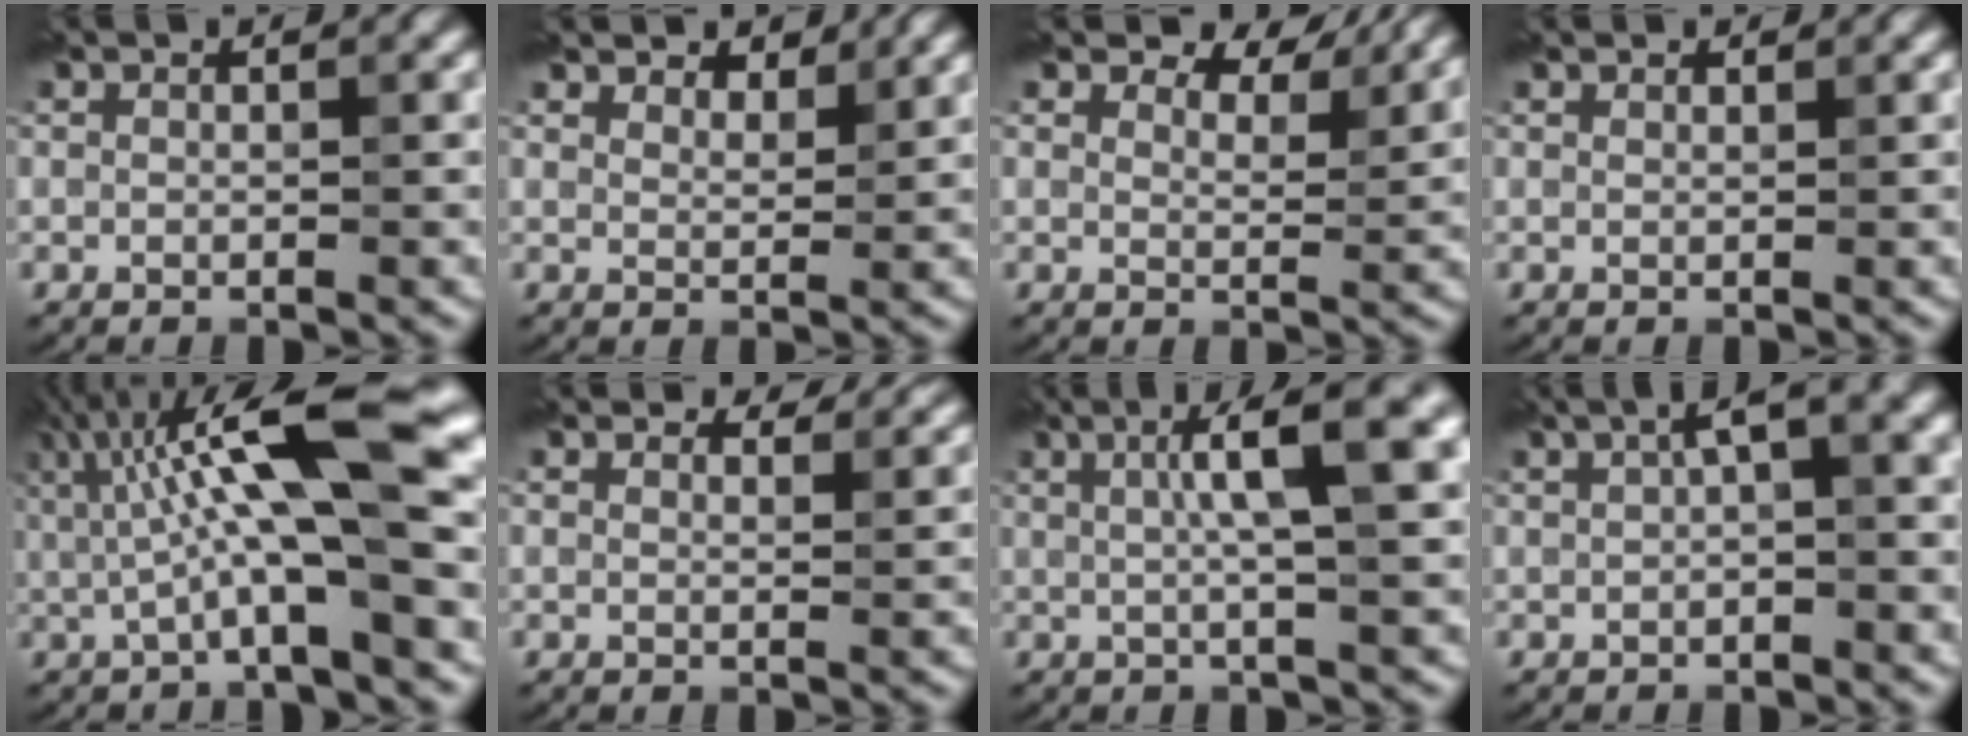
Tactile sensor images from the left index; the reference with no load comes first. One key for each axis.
{"total": 3.9, "fx": 3.5, "fy": 1.4, "fz": 0.8, "tx": -0.017, "ty": -0.008, "tz": 0.056}
{"total": 5.3, "fx": 4.6, "fy": 1.9, "fz": 2.0, "tx": -0.039, "ty": 0.004, "tz": 0.058}
{"total": 1.0, "fx": 0.9, "fy": 0.2, "fz": -0.2, "tx": 0.002, "ty": -0.004, "tz": 0.009}
{"total": 11.2, "fx": 2.1, "fy": 2.6, "fz": 10.7, "tx": -0.181, "ty": 0.017, "tz": 0.031}
{"total": 3.2, "fx": 3.1, "fy": 0.8, "fz": 0.6, "tx": -0.018, "ty": 0.002, "tz": 0.037}
{"total": 6.6, "fx": 1.9, "fy": 1.1, "fz": 6.2, "tx": -0.085, "ty": 0.017, "tz": 0.025}
{"total": 3.8, "fx": 1.4, "fy": 1.0, "fz": 3.4, "tx": -0.051, "ty": 0.017, "tz": 0.014}